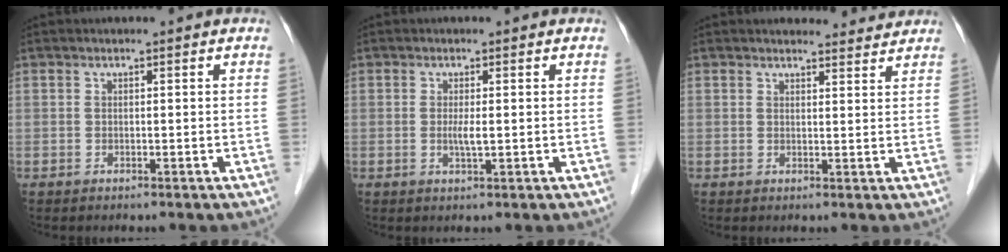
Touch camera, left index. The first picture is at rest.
{"total": 1.8, "force": [0.0, 0.1, 1.8], "torque": [-0.041, -0.003, 0.001]}
{"total": 6.1, "force": [5.9, 1.2, 0.9], "torque": [-0.003, 0.004, 0.062]}